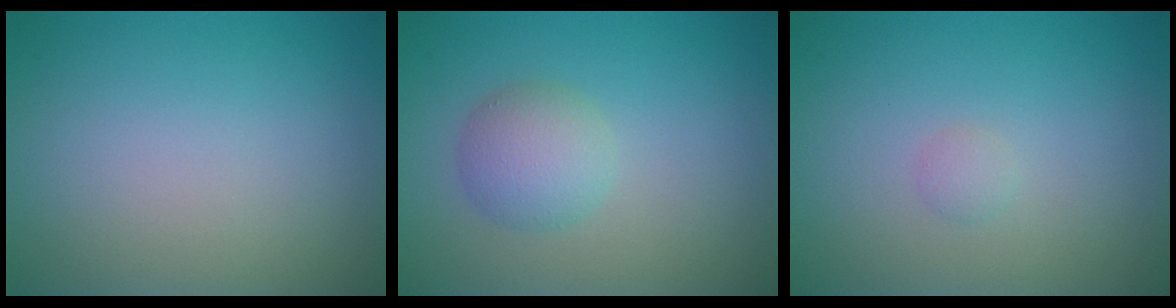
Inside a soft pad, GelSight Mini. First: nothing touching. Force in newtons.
{"total": 3.0, "press": 3.0, "slide": 0.1}
{"total": 0.7, "press": 0.7, "slide": 0.0}